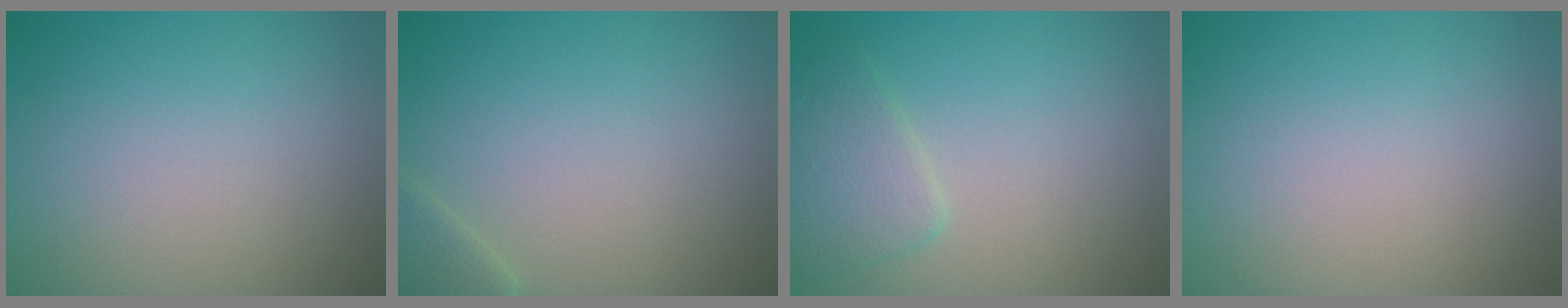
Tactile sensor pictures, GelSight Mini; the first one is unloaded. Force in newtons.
{"total": 1.7, "press": 1.7, "slide": 0.1}
{"total": 2.4, "press": 2.4, "slide": 0.1}
{"total": 0.0}